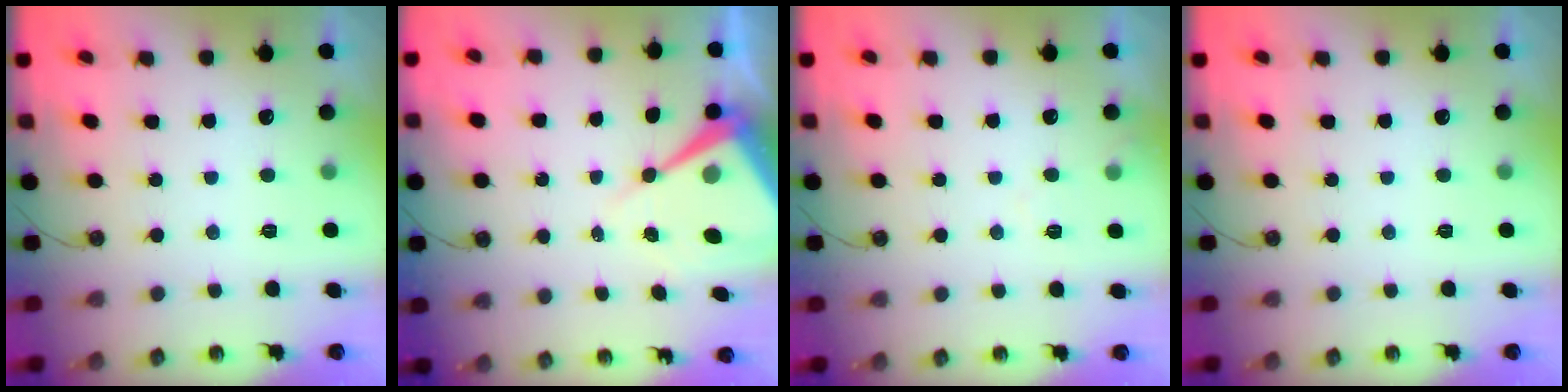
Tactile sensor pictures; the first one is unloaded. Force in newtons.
{"total": 9.9, "press": 9.8, "slide": 1.0}
{"total": 4.2, "press": 4.1, "slide": 0.7}
{"total": 0.0}